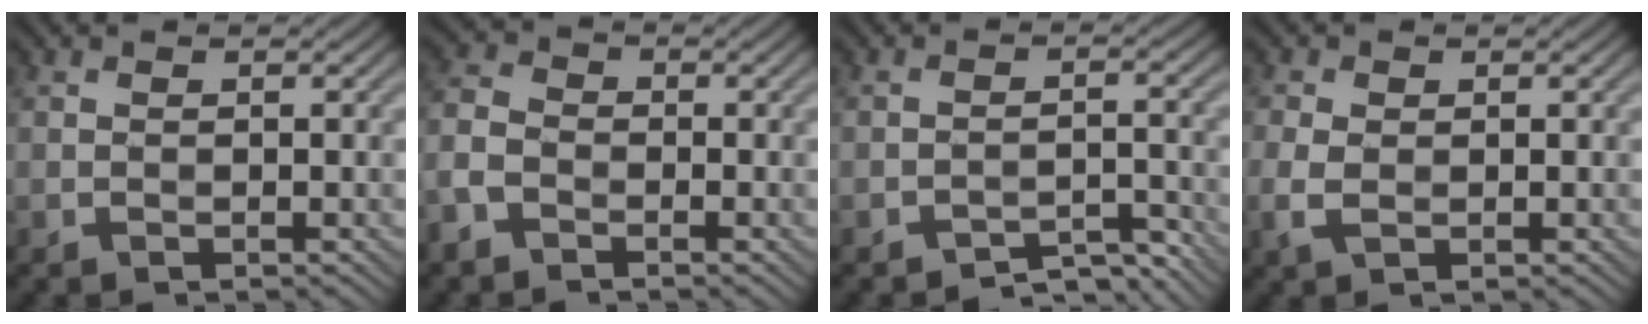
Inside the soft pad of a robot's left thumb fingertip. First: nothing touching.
{"total": 4.3, "force": [-2.6, 2.7, 2.2], "torque": [-0.058, -0.001, -0.069]}
{"total": 4.1, "force": [-3.7, 0.9, 1.5], "torque": [-0.017, 0.009, -0.056]}
{"total": 2.9, "force": [-0.3, 1.9, 2.1], "torque": [-0.060, -0.001, -0.008]}